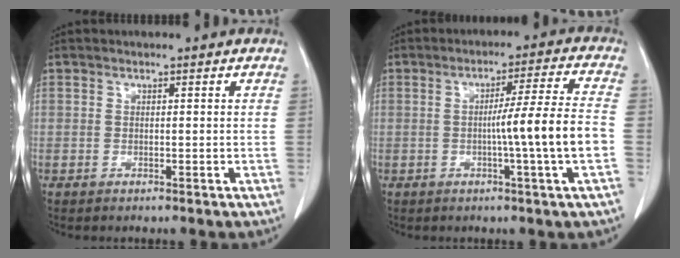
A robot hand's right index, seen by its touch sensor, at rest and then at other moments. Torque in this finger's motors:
{"motor_torque": [1.05, -0.42, 0.44, 0.08]}